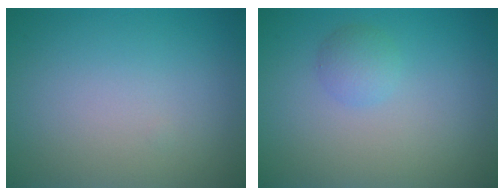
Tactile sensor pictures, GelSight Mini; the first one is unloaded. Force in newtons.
{"total": 1.6, "press": 1.6, "slide": 0.1}